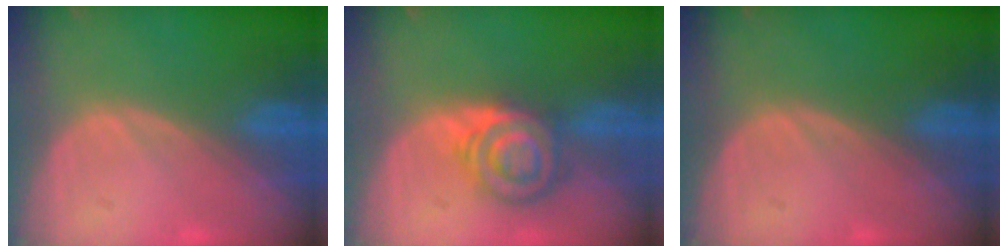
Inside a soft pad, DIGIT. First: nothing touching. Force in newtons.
{"total": 6.4, "press": 6.4, "slide": 0.0}
{"total": 0.0}